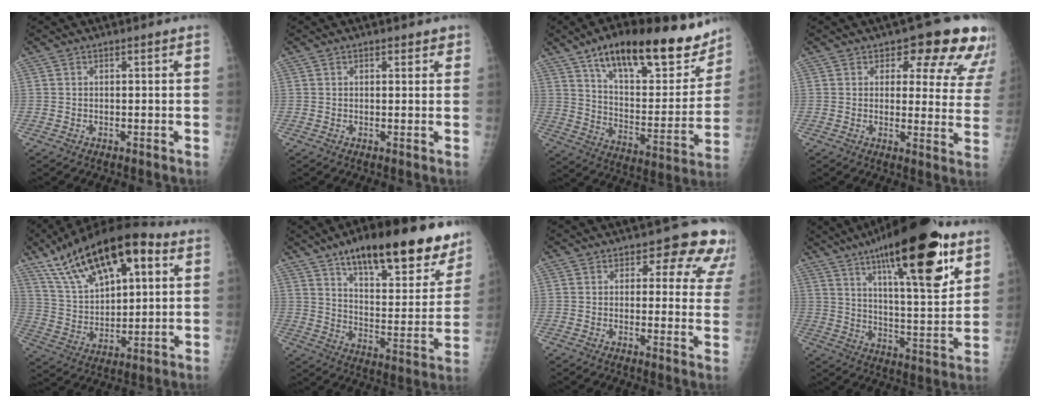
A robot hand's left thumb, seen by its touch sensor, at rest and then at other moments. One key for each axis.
{"total": 1.6, "fx": 1.1, "fy": 1.0, "fz": 0.6, "tx": 0.007, "ty": -0.004, "tz": 0.008}
{"total": 26.4, "fx": 18.1, "fy": 9.9, "fz": 16.5, "tx": -0.203, "ty": -0.061, "tz": 0.280}
{"total": 15.0, "fx": 10.2, "fy": 7.0, "fz": 8.4, "tx": -0.039, "ty": -0.048, "tz": 0.097}
{"total": 22.1, "fx": 11.1, "fy": 9.9, "fz": 16.4, "tx": -0.257, "ty": -0.015, "tz": 0.199}
{"total": 25.6, "fx": 17.3, "fy": 9.4, "fz": 16.3, "tx": -0.186, "ty": -0.060, "tz": 0.252}
{"total": 10.8, "fx": 7.3, "fy": 6.0, "fz": 5.4, "tx": -0.003, "ty": -0.028, "tz": 0.062}
{"total": 25.9, "fx": 14.3, "fy": 7.2, "fz": 20.4, "tx": -0.296, "ty": -0.043, "tz": 0.223}